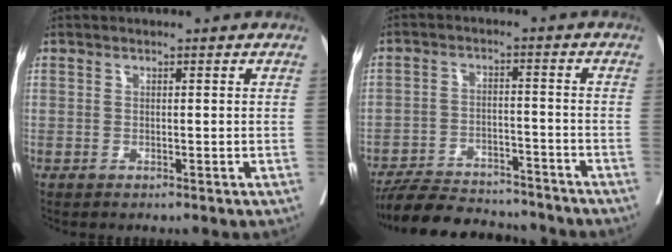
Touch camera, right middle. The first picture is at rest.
{"total": 12.9, "force": [-11.9, 3.3, 3.6], "torque": [-0.055, 0.002, -0.180]}